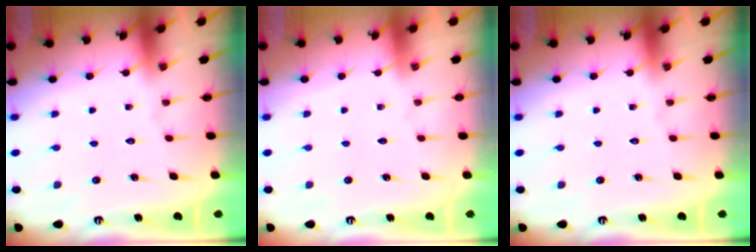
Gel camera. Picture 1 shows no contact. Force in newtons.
{"total": 0.0}
{"total": 0.0}